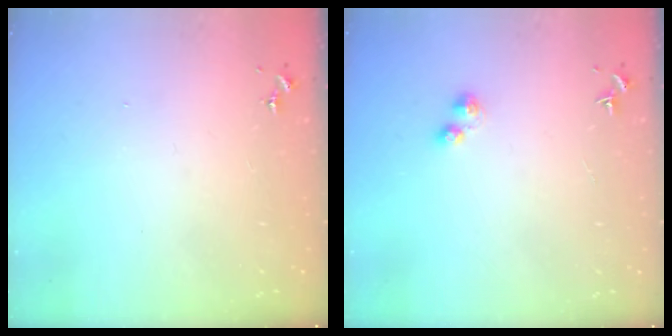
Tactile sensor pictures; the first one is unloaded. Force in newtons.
{"total": 2.4, "press": 2.4, "slide": 0.4}